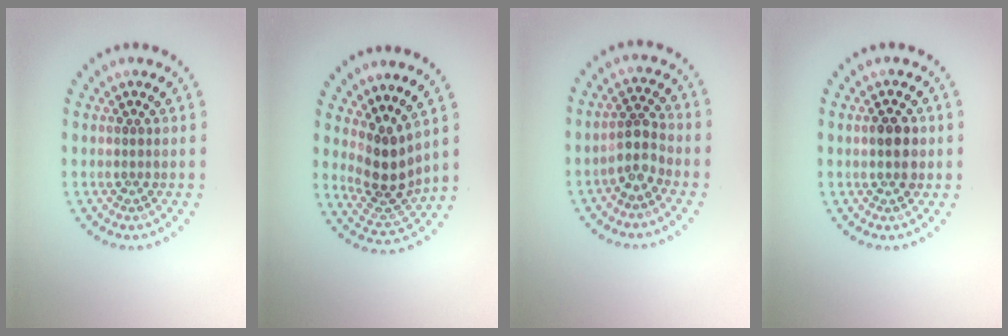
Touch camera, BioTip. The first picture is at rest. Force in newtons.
{"total": 3.8, "press": 3.0, "slide": 2.4}
{"total": 2.5, "press": 2.0, "slide": 1.4}
{"total": 2.7, "press": 2.7, "slide": 0.2}